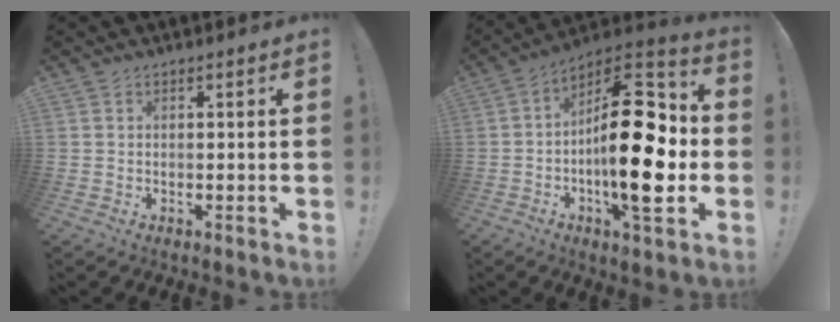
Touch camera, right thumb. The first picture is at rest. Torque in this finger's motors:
{"motor_torque": [2.07, 2.07, 2.08, -0.69, 0.33]}